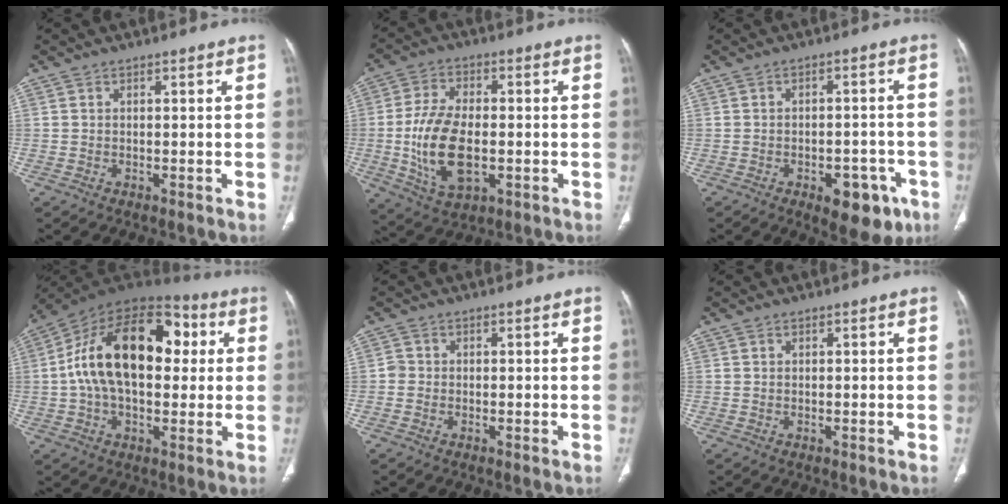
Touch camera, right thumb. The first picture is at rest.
{"total": 14.0, "force": [-1.9, 7.6, 11.6], "torque": [-0.223, 0.001, -0.026]}
{"total": 9.7, "force": [-4.9, 5.2, 6.6], "torque": [-0.053, 0.025, -0.054]}
{"total": 23.2, "force": [3.2, 13.7, 18.4], "torque": [-0.296, 0.034, 0.044]}
{"total": 1.5, "force": [-0.4, 1.3, 0.4], "torque": [0.002, 0.006, -0.013]}
{"total": 0.0}